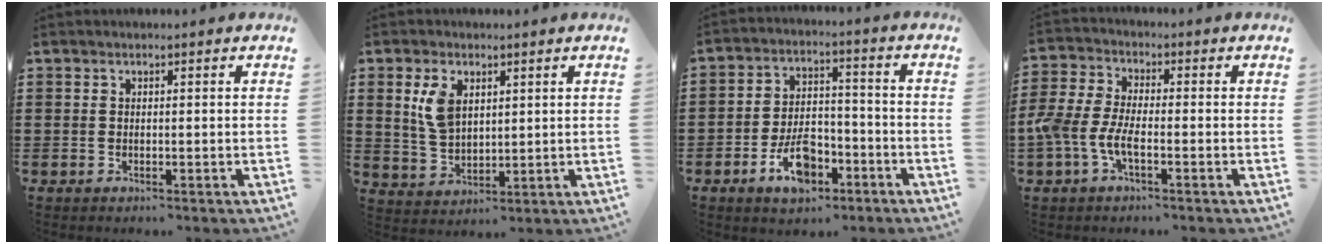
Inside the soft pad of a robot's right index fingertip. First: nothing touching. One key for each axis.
{"total": 5.8, "fx": 2.3, "fy": 3.5, "fz": 4.0, "tx": -0.097, "ty": 0.008, "tz": 0.040}
{"total": 8.2, "fx": -4.3, "fy": 4.2, "fz": 5.5, "tx": -0.098, "ty": 0.010, "tz": -0.080}
{"total": 5.8, "fx": -2.4, "fy": 2.1, "fz": 4.9, "tx": -0.122, "ty": -0.010, "tz": -0.051}